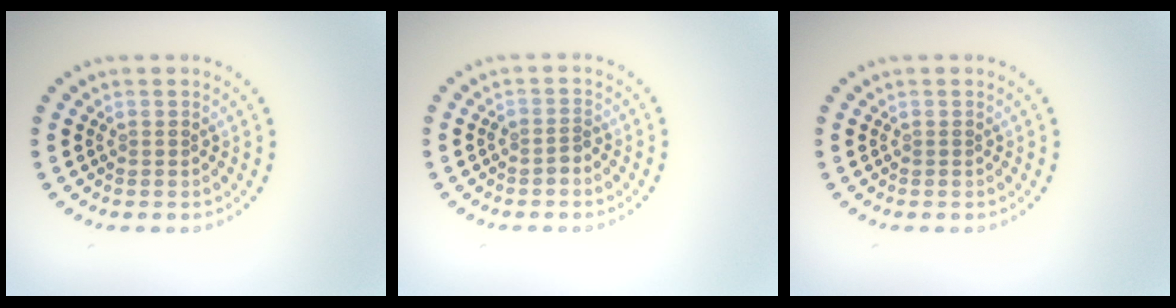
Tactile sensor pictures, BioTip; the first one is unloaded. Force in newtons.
{"total": 1.0, "press": 0.8, "slide": 0.7}
{"total": 0.0}